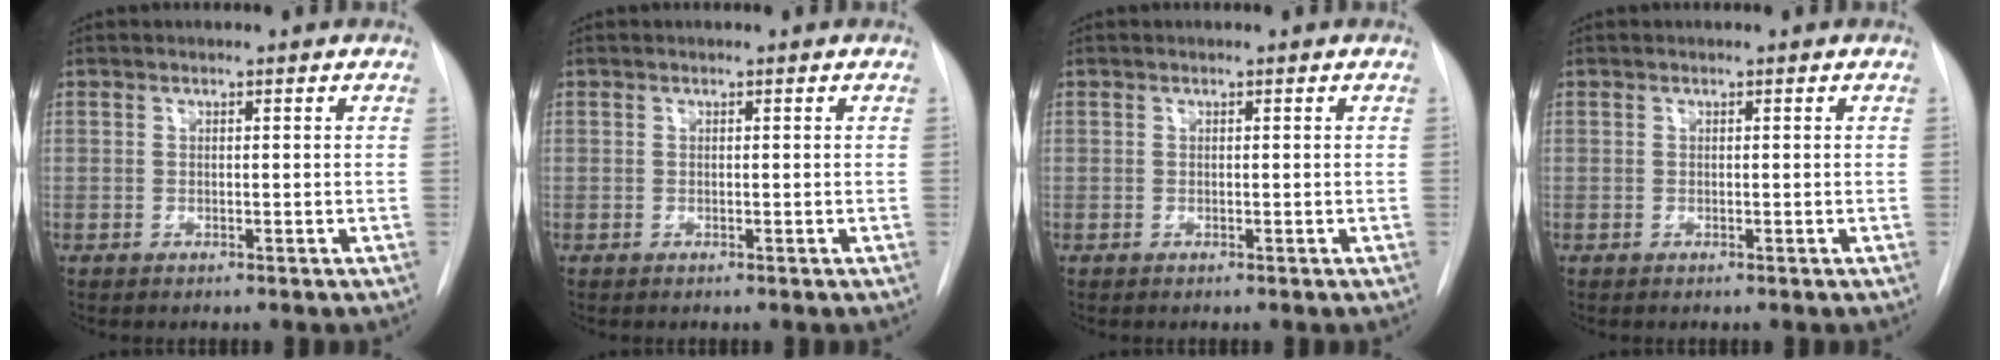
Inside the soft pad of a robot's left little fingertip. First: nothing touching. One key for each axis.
{"total": 0.0}
{"total": 0.0}
{"total": 0.0}